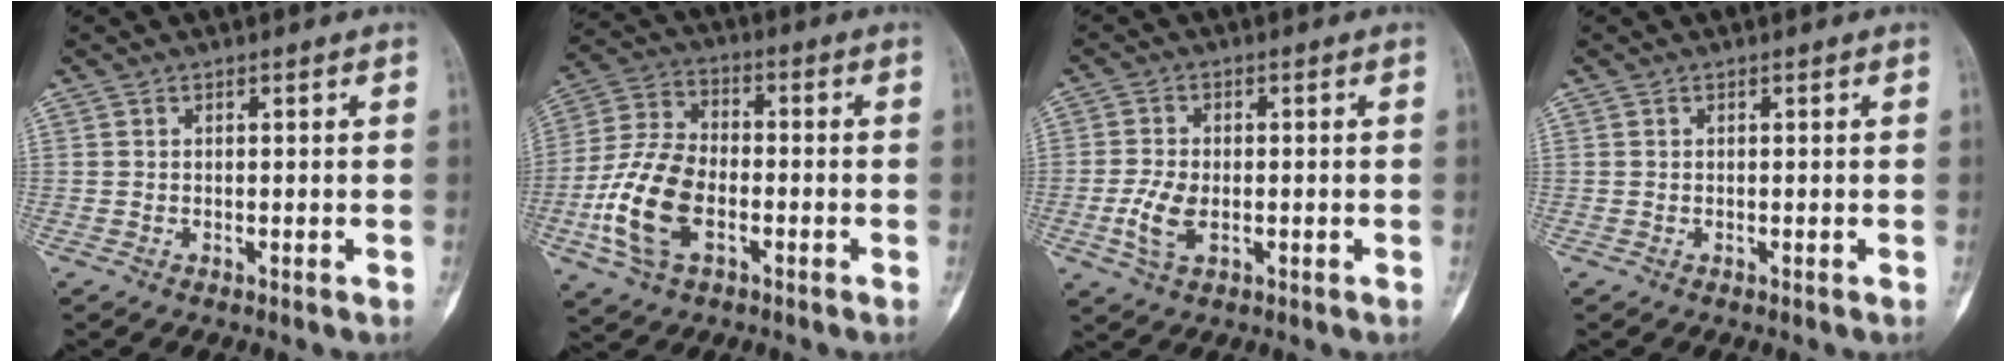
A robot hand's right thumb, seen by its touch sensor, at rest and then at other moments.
{"total": 14.5, "force": [-4.2, 8.7, 10.8], "torque": [-0.221, 0.021, -0.084]}
{"total": 5.9, "force": [-1.3, 3.4, 4.6], "torque": [-0.101, 0.002, -0.025]}
{"total": 0.0}